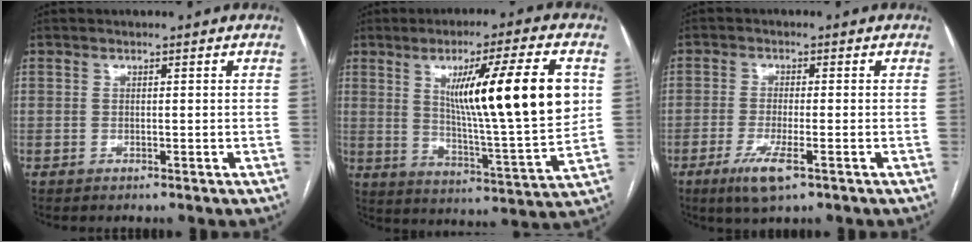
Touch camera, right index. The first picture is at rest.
{"total": 19.2, "force": [4.8, 0.7, 18.6], "torque": [-0.285, -0.011, 0.071]}
{"total": 5.5, "force": [-2.9, 0.7, 4.6], "torque": [-0.094, -0.013, -0.050]}